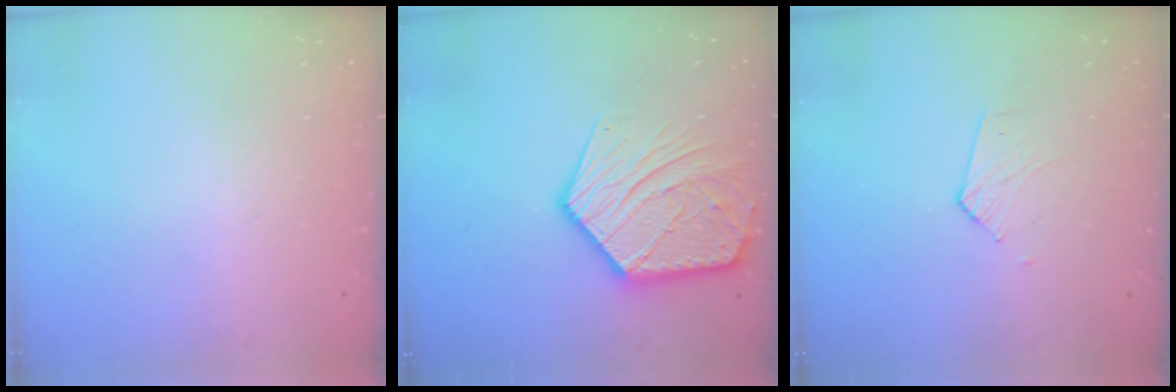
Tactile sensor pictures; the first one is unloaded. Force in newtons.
{"total": 17.2, "press": 17.2, "slide": 1.4}
{"total": 2.9, "press": 2.9, "slide": 0.2}